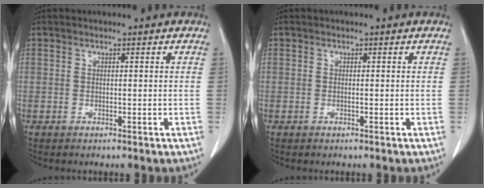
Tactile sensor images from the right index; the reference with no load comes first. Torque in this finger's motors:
{"motor_torque": [0.13, -0.06, -0.01, -0.01]}